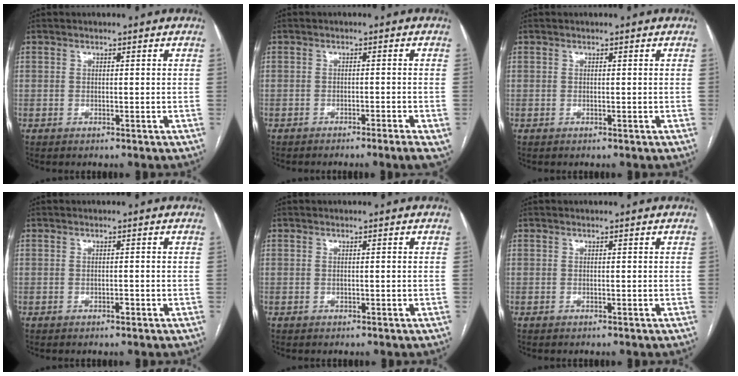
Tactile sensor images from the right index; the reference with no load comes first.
{"total": 4.6, "force": [-2.8, 0.4, 3.6], "torque": [-0.036, -0.006, -0.039]}
{"total": 0.0}
{"total": 0.9, "force": [-0.4, 0.2, 0.7], "torque": [-0.014, 0.000, -0.005]}
{"total": 0.7, "force": [0.0, 0.0, 0.7], "torque": [-0.014, 0.000, 0.003]}
{"total": 0.0}